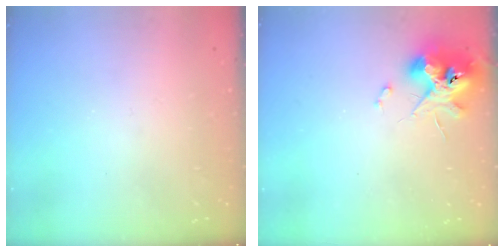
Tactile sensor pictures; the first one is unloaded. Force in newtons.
{"total": 11.9, "press": 11.8, "slide": 1.1}